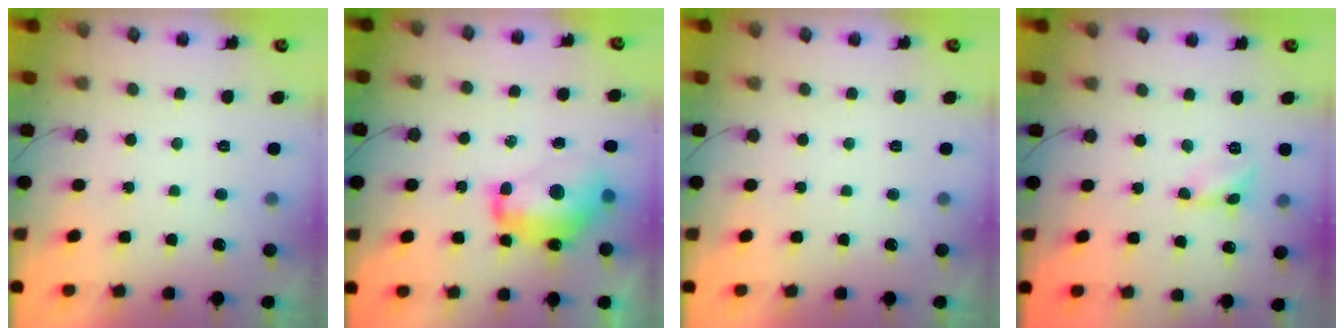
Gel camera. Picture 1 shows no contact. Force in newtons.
{"total": 14.0, "press": 13.9, "slide": 1.7}
{"total": 0.0}
{"total": 2.6, "press": 2.6, "slide": 0.2}